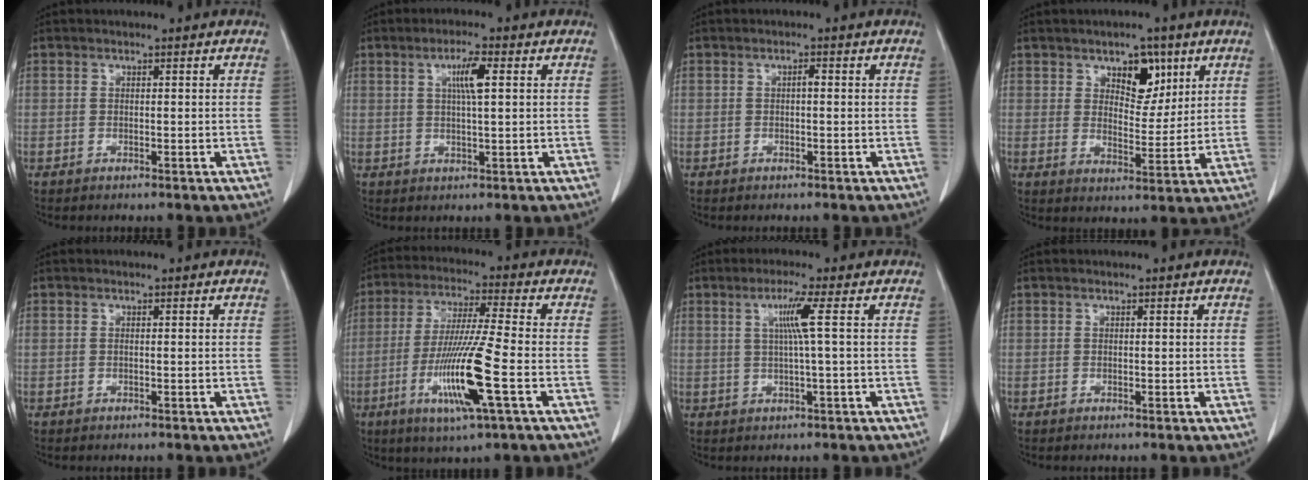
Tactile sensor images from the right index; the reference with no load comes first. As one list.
[{"total": 4.4, "force": [1.3, 0.2, 4.1], "torque": [-0.076, 0.000, 0.023]}, {"total": 0.8, "force": [0.0, 0.2, 0.8], "torque": [-0.015, 0.002, 0.000]}, {"total": 6.7, "force": [3.6, 3.7, 4.3], "torque": [-0.060, 0.003, 0.059]}, {"total": 0.0}, {"total": 13.3, "force": [-4.2, -0.3, 12.6], "torque": [-0.253, -0.022, -0.082]}, {"total": 4.3, "force": [1.0, -1.2, 4.0], "torque": [-0.083, 0.001, 0.020]}, {"total": 0.0}]